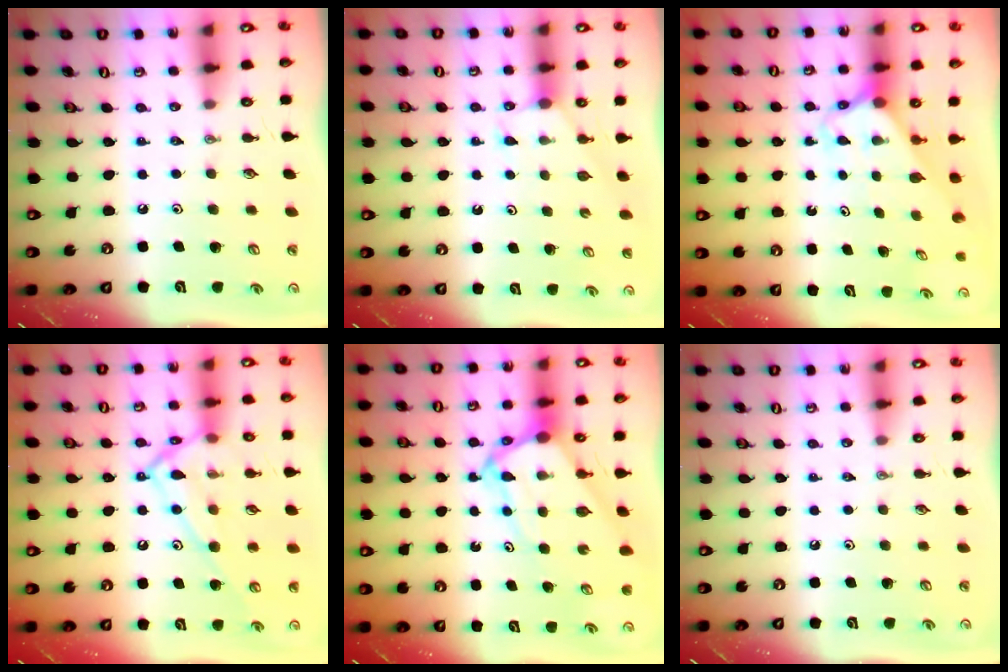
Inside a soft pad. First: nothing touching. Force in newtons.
{"total": 2.9, "press": 2.9, "slide": 0.3}
{"total": 2.4, "press": 2.4, "slide": 0.1}
{"total": 16.5, "press": 16.4, "slide": 1.0}
{"total": 9.1, "press": 9.1, "slide": 0.9}
{"total": 0.0}